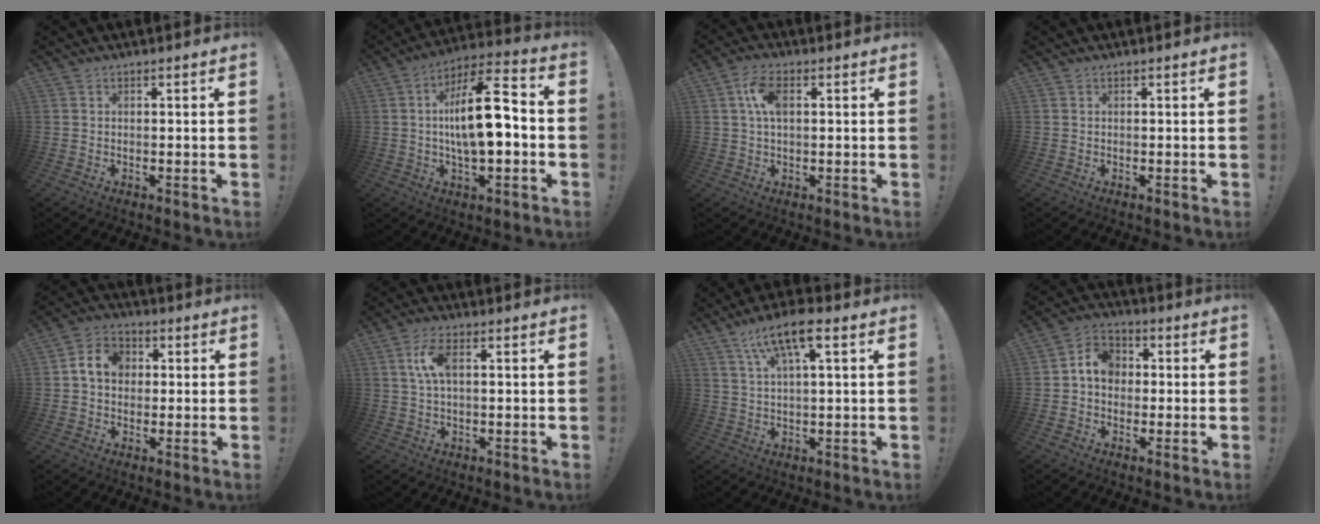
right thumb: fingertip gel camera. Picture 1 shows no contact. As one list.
[{"total": 16.4, "force": [-1.2, 5.9, 15.3], "torque": [-0.251, 0.010, -0.025]}, {"total": 6.8, "force": [1.4, 3.5, 5.7], "torque": [-0.108, 0.004, 0.022]}, {"total": 0.0}, {"total": 8.5, "force": [1.1, 6.9, 4.9], "torque": [-0.082, 0.021, 0.024]}, {"total": 6.8, "force": [1.4, 2.8, 6.0], "torque": [-0.120, 0.004, 0.024]}, {"total": 10.5, "force": [4.9, 2.8, 8.8], "torque": [-0.151, -0.012, 0.083]}, {"total": 7.9, "force": [0.4, 6.6, 4.3], "torque": [-0.069, 0.018, 0.013]}]